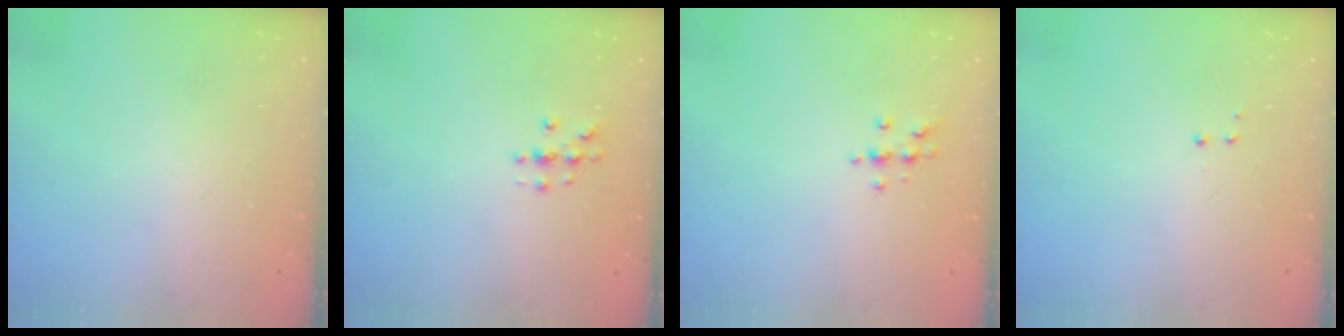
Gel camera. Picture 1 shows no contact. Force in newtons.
{"total": 2.9, "press": 2.9, "slide": 0.3}
{"total": 6.2, "press": 6.1, "slide": 1.3}
{"total": 2.9, "press": 2.8, "slide": 0.7}